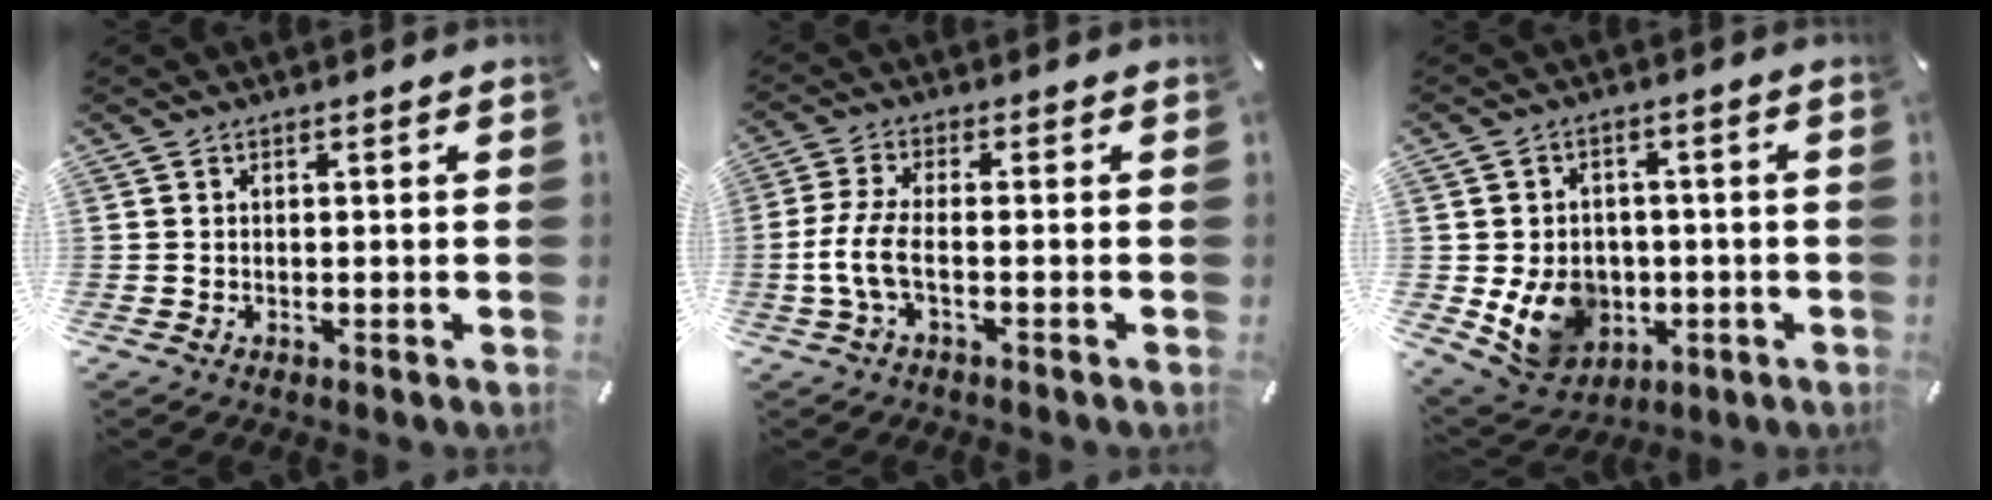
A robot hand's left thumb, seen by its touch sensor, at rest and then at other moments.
{"total": 6.5, "force": [-1.7, 1.9, 6.0], "torque": [-0.136, -0.012, -0.033]}
{"total": 12.1, "force": [-2.6, 10.2, 5.8], "torque": [-0.132, 0.010, -0.038]}